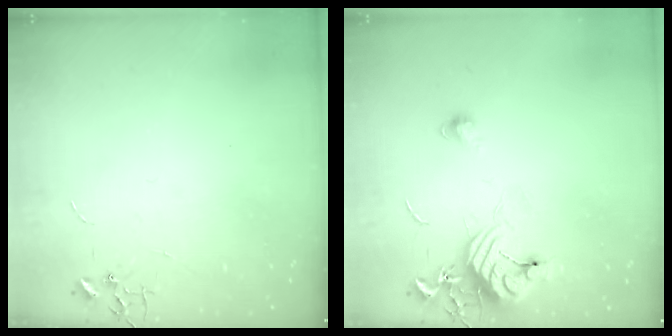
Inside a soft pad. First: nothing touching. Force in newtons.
{"total": 11.2, "press": 11.1, "slide": 1.2}